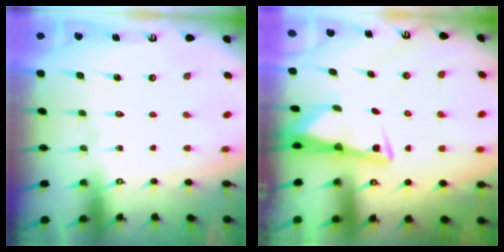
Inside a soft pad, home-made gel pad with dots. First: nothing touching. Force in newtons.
{"total": 3.0, "press": 2.9, "slide": 0.4}